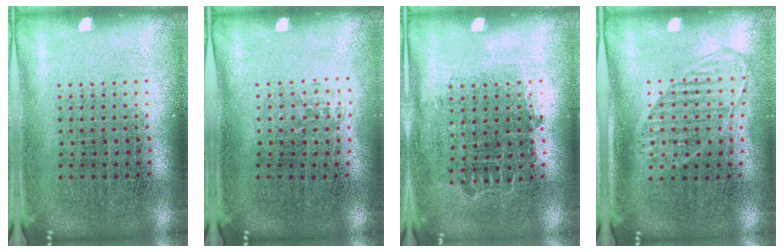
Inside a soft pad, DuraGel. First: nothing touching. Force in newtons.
{"total": 0.6, "press": 0.4, "slide": 0.3}
{"total": 0.8, "press": 0.7, "slide": 0.4}
{"total": 1.5, "press": 1.3, "slide": 0.7}